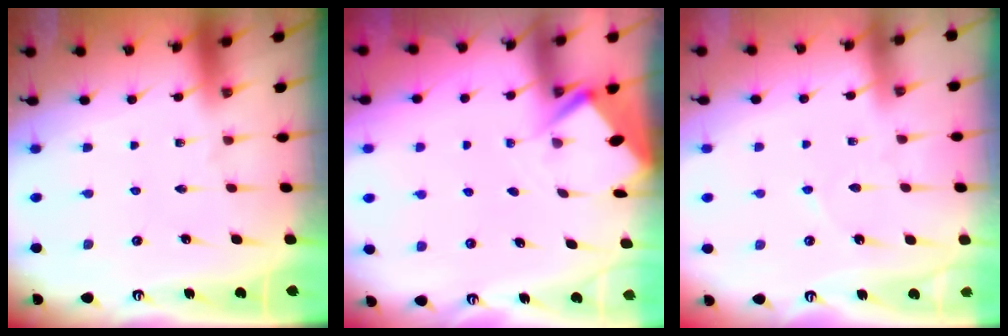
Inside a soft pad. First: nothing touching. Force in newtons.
{"total": 2.7, "press": 2.7, "slide": 0.3}
{"total": 2.6, "press": 2.5, "slide": 0.3}